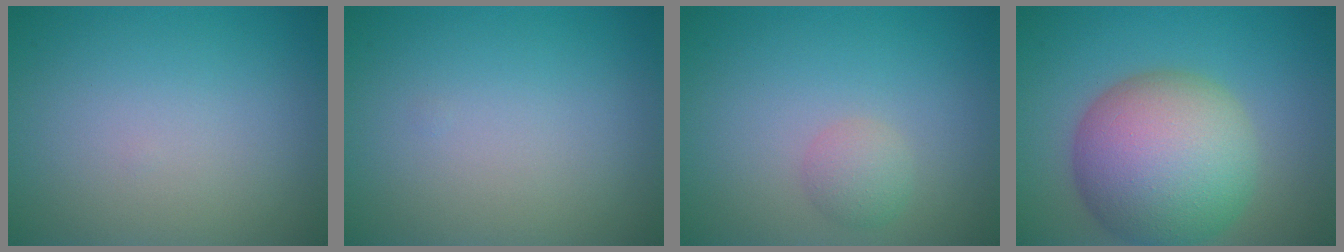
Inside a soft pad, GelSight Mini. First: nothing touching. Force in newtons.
{"total": 0.0}
{"total": 1.7, "press": 1.7, "slide": 0.1}
{"total": 11.3, "press": 11.3, "slide": 0.4}